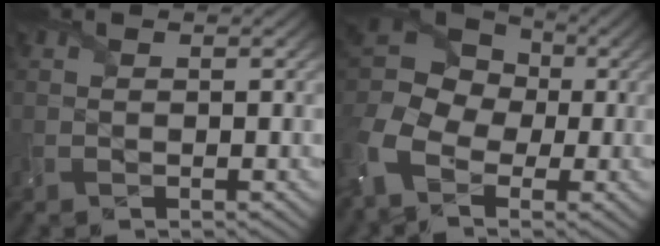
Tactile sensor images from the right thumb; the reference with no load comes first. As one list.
[{"total": 14.5, "force": [-2.7, 11.1, 8.9], "torque": [-0.261, -0.035, -0.039]}]